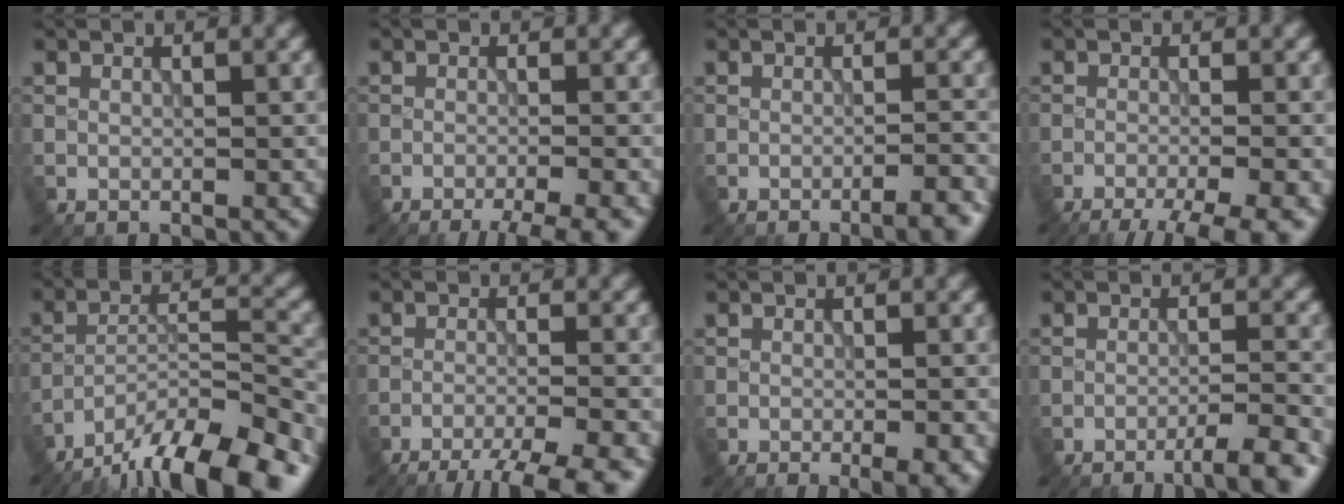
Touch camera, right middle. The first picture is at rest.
{"total": 5.7, "force": [-4.5, 1.0, 3.4], "torque": [-0.037, -0.007, -0.060]}
{"total": 4.0, "force": [-2.7, 1.0, 2.8], "torque": [-0.032, 0.012, -0.035]}
{"total": 8.5, "force": [-6.8, 1.8, 4.8], "torque": [-0.062, -0.015, -0.088]}
{"total": 13.3, "force": [-10.9, 2.8, 7.0], "torque": [-0.124, 0.002, -0.178]}
{"total": 8.7, "force": [-7.4, 1.6, 4.4], "torque": [-0.062, -0.016, -0.101]}
{"total": 2.9, "force": [-1.4, 0.5, 2.5], "torque": [-0.031, -0.006, -0.013]}
{"total": 4.3, "force": [-2.9, 0.5, 3.2], "torque": [-0.044, 0.006, -0.050]}